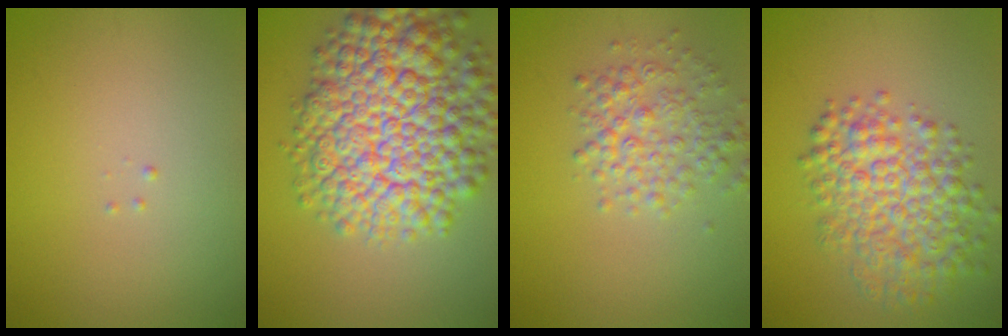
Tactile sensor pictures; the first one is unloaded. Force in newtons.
{"total": 12.4, "press": 12.4, "slide": 0.5}
{"total": 3.4, "press": 3.4, "slide": 0.1}
{"total": 6.7, "press": 6.7, "slide": 0.2}